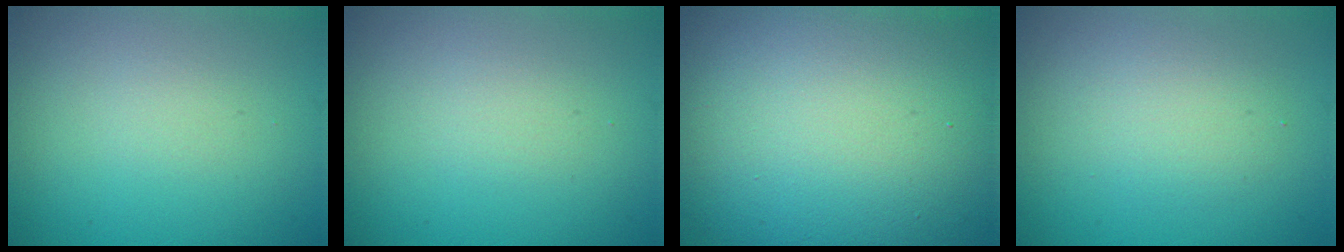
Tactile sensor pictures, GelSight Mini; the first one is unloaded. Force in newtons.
{"total": 1.1, "press": 1.1, "slide": 0.2}
{"total": 19.0, "press": 18.9, "slide": 1.1}
{"total": 2.3, "press": 2.3, "slide": 0.2}